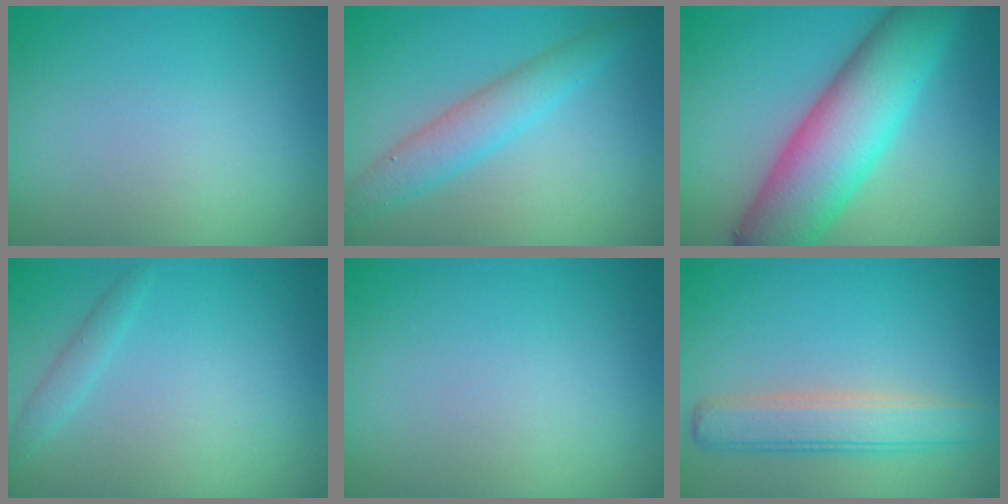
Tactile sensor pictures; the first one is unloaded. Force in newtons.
{"total": 3.4, "press": 3.4, "slide": 0.1}
{"total": 9.3, "press": 9.3, "slide": 0.3}
{"total": 1.0, "press": 1.0, "slide": 0.1}
{"total": 0.0}
{"total": 3.6, "press": 3.6, "slide": 0.2}